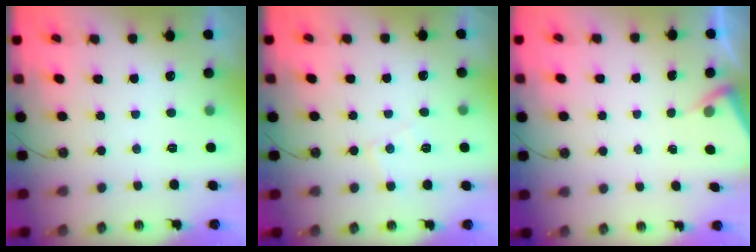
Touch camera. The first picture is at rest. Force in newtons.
{"total": 5.7, "press": 5.6, "slide": 0.8}
{"total": 3.0, "press": 3.0, "slide": 0.5}